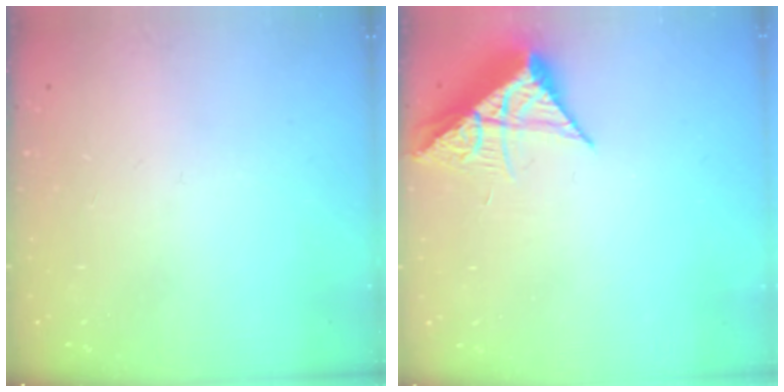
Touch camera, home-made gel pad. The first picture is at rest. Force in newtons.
{"total": 8.1, "press": 8.1, "slide": 0.3}